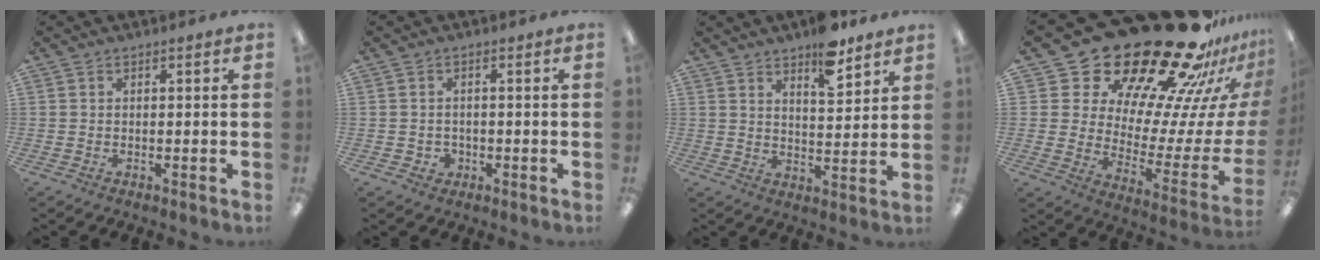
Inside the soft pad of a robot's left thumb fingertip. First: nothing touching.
{"total": 2.2, "force": [-0.2, 2.2, 0.4], "torque": [-0.009, 0.004, -0.007]}
{"total": 9.2, "force": [7.2, 3.3, 4.7], "torque": [-0.055, -0.044, 0.122]}
{"total": 30.6, "force": [24.3, 11.5, 14.5], "torque": [-0.199, -0.197, 0.439]}